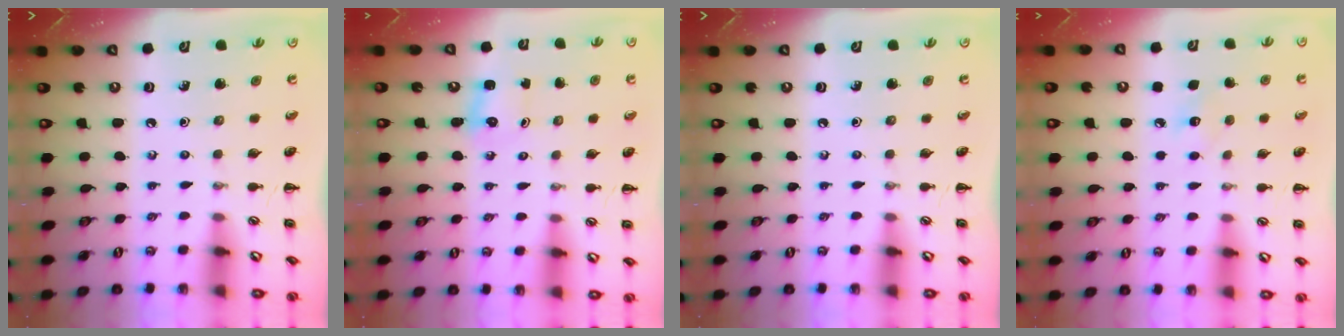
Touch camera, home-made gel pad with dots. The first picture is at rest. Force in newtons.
{"total": 2.0, "press": 1.9, "slide": 0.7}
{"total": 0.0}
{"total": 6.1, "press": 5.9, "slide": 1.6}